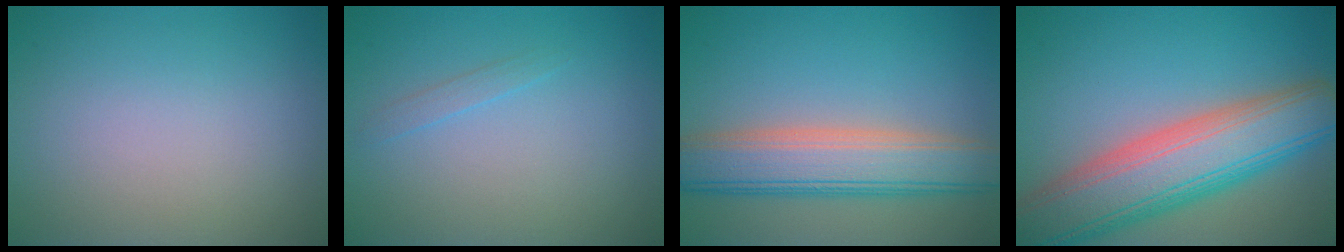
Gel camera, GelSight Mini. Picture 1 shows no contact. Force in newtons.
{"total": 0.8, "press": 0.8, "slide": 0.1}
{"total": 7.1, "press": 7.1, "slide": 0.4}
{"total": 10.8, "press": 10.7, "slide": 0.8}